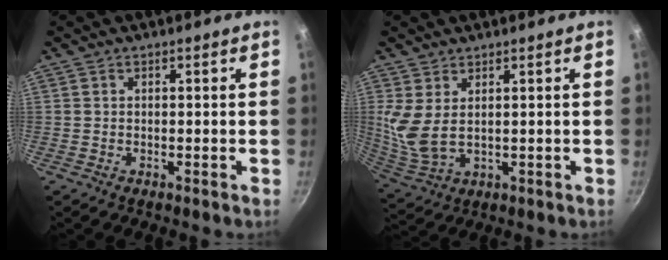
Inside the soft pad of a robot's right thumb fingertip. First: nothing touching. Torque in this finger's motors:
{"motor_torque": [-0.54, 0.77, 0.91, 0.27, 0.11]}